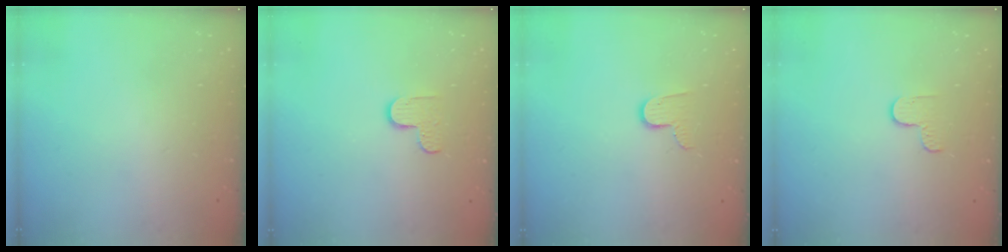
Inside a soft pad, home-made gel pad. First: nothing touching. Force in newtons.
{"total": 5.1, "press": 5.1, "slide": 0.5}
{"total": 7.6, "press": 7.6, "slide": 0.6}
{"total": 3.3, "press": 3.3, "slide": 0.4}